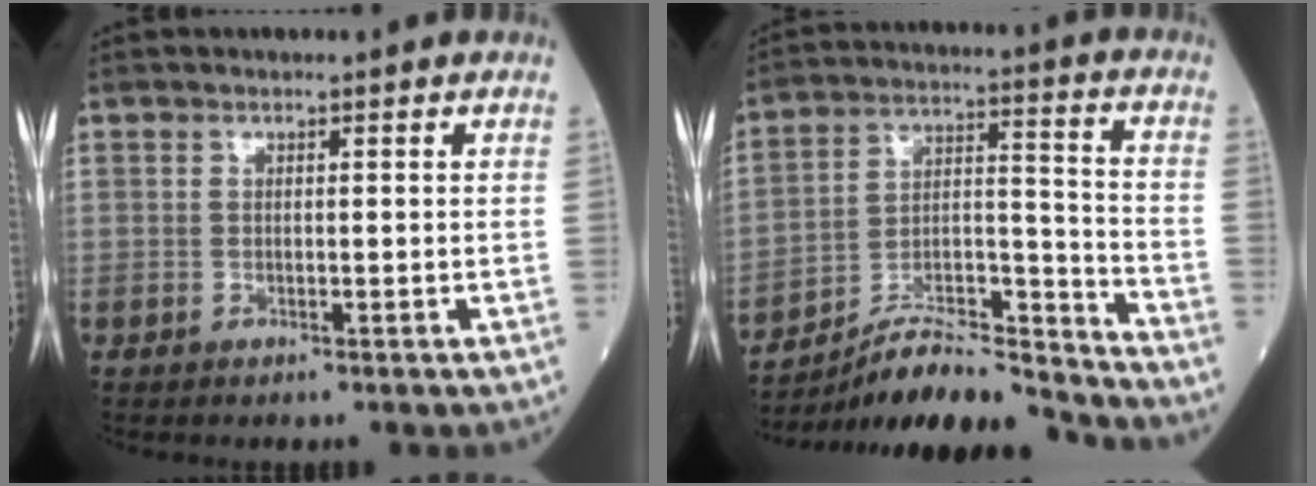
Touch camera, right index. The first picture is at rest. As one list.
[{"total": 16.5, "force": [-15.9, 0.6, 4.7], "torque": [-0.081, 0.033, -0.266]}]